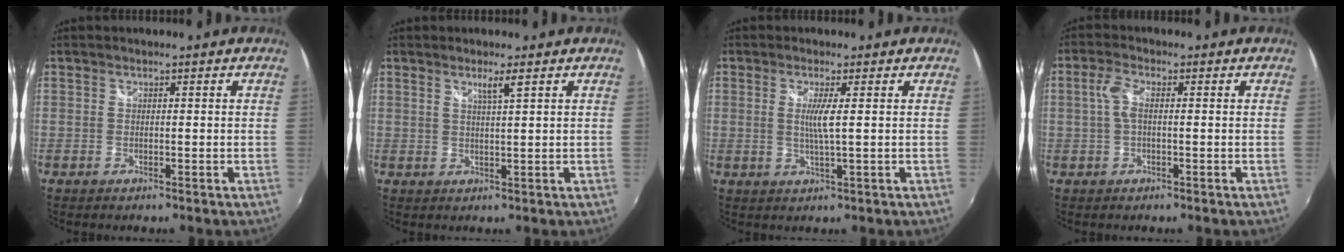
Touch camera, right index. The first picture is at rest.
{"total": 2.3, "force": [1.4, -0.4, 1.8], "torque": [-0.031, -0.003, 0.024]}
{"total": 3.4, "force": [0.5, -0.4, 3.4], "torque": [-0.062, -0.007, 0.007]}
{"total": 3.3, "force": [0.1, 1.2, 3.1], "torque": [-0.066, 0.005, 0.005]}